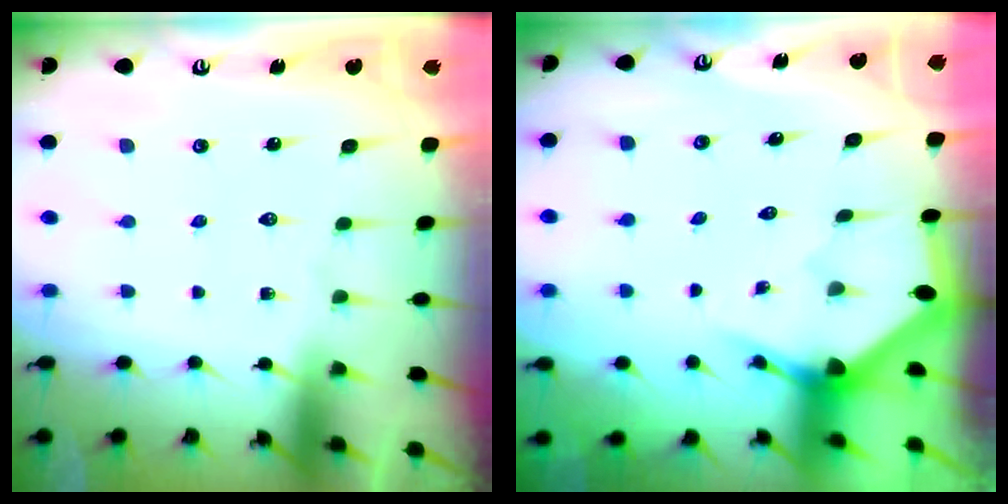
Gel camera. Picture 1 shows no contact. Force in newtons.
{"total": 2.9, "press": 2.9, "slide": 0.2}